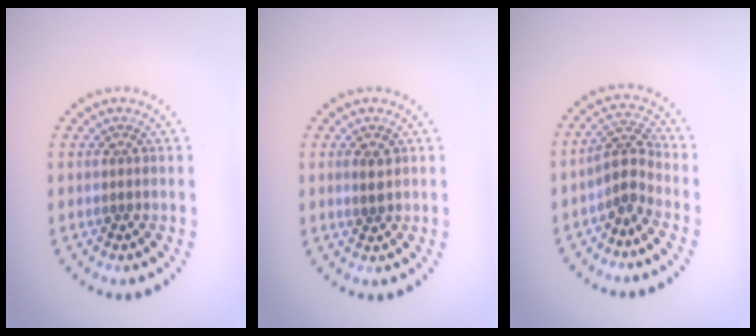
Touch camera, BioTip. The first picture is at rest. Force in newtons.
{"total": 1.3, "press": 1.2, "slide": 0.4}
{"total": 2.7, "press": 1.9, "slide": 2.0}